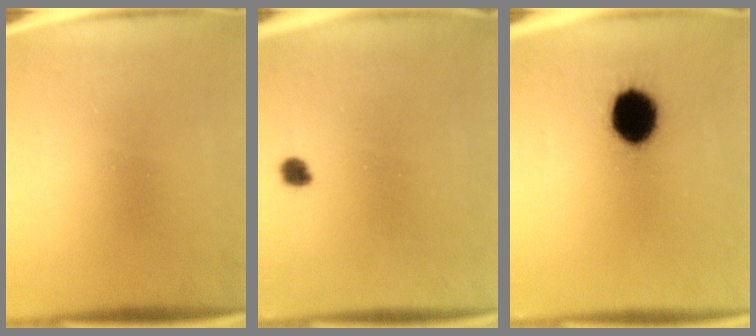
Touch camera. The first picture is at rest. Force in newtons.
{"total": 1.8}
{"total": 13.4}